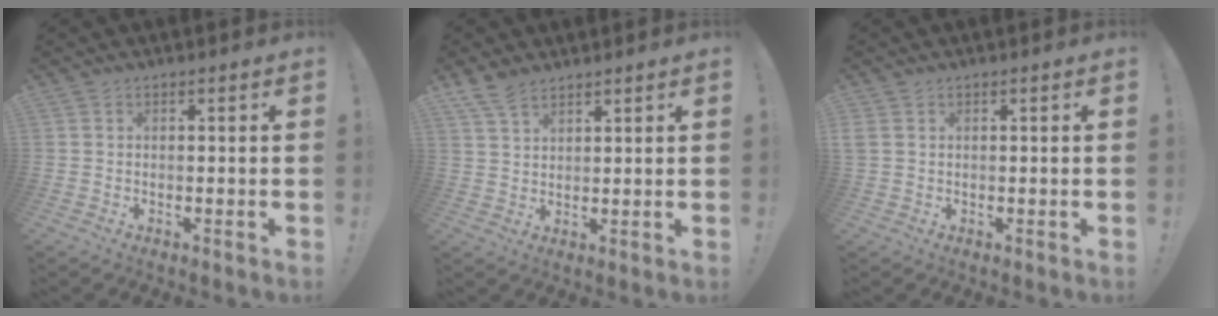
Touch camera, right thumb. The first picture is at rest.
{"total": 5.7, "force": [4.7, 2.2, 2.3], "torque": [-0.044, -0.024, 0.089]}
{"total": 1.8, "force": [0.7, 1.2, 1.1], "torque": [-0.028, 0.007, 0.016]}